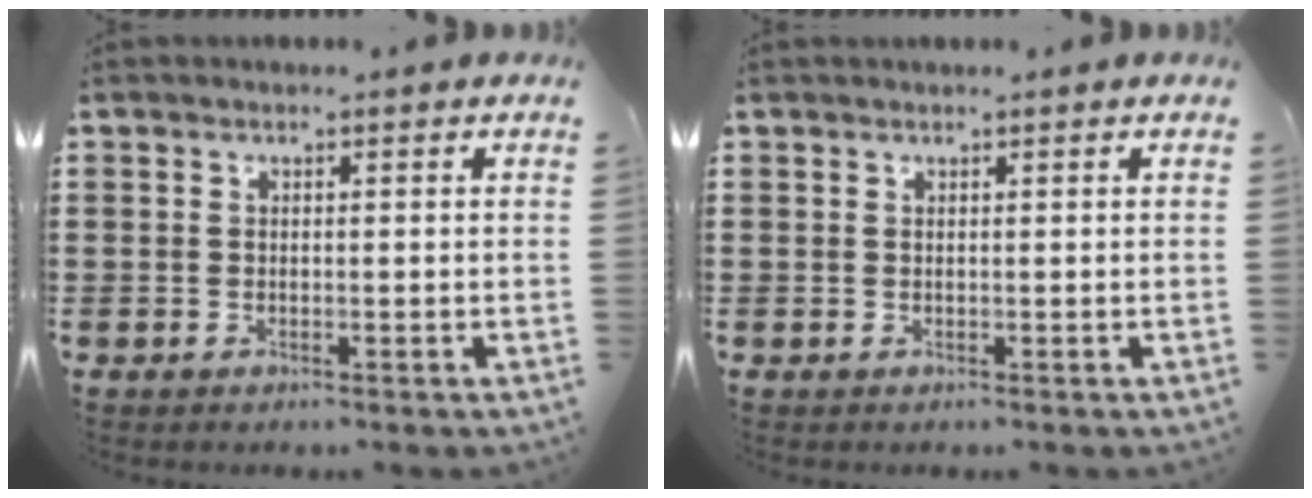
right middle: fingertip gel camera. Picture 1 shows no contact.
{"total": 0.0}